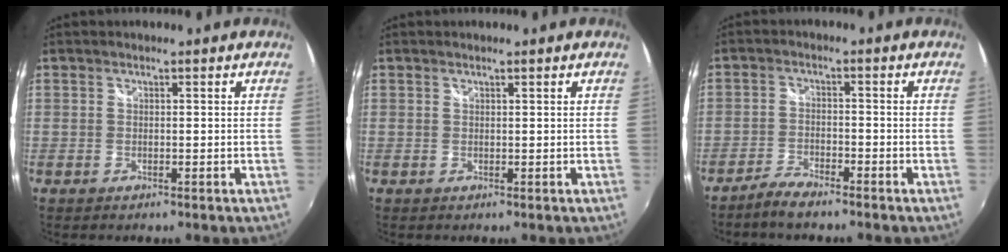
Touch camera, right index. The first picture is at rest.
{"total": 0.0}
{"total": 4.2, "force": [-3.7, 0.8, 1.8], "torque": [-0.057, -0.003, -0.075]}